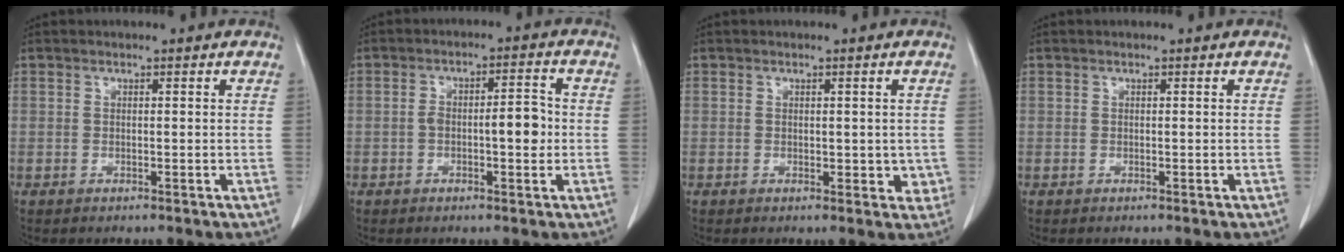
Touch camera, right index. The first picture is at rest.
{"total": 5.6, "force": [-0.8, 1.8, 5.3], "torque": [-0.091, 0.018, -0.007]}
{"total": 3.3, "force": [-0.2, 2.1, 2.5], "torque": [-0.019, 0.000, 0.004]}
{"total": 0.0}